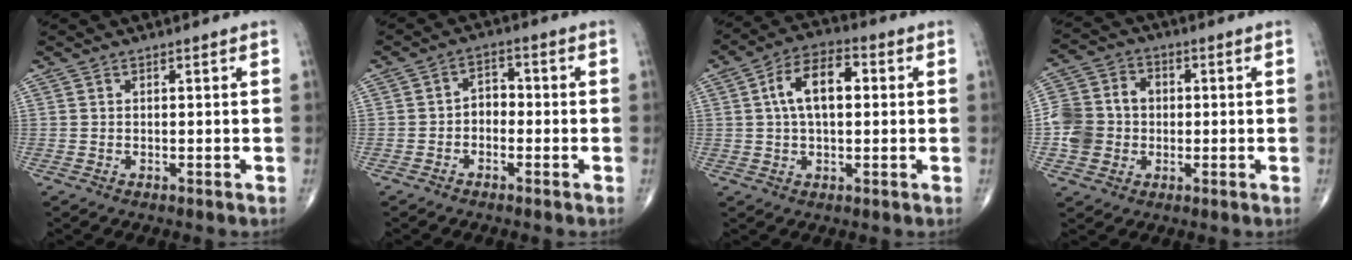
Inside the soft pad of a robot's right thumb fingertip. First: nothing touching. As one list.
[{"total": 3.6, "force": [-1.1, 2.7, 2.2], "torque": [-0.017, 0.020, -0.032]}, {"total": 10.2, "force": [1.6, 5.5, 8.4], "torque": [-0.145, 0.022, 0.020]}, {"total": 10.5, "force": [-1.0, 9.2, 4.8], "torque": [-0.079, 0.026, -0.025]}]